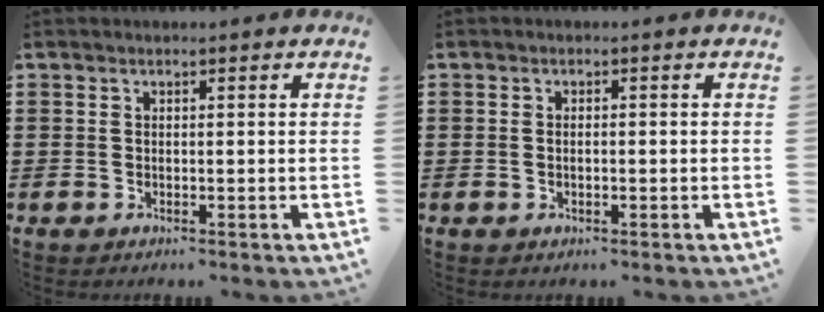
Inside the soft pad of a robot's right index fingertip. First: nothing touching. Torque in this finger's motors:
{"motor_torque": [-0.23, 0.21, -0.01, -0.01]}